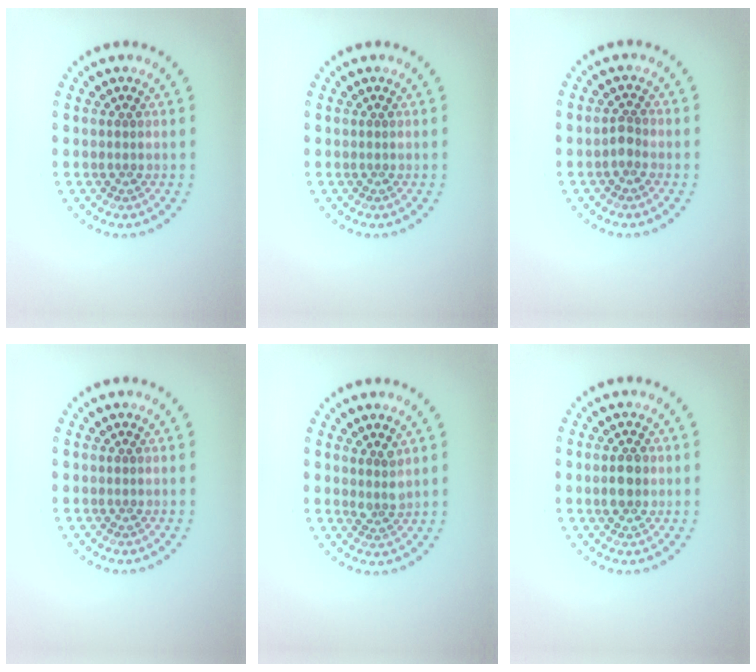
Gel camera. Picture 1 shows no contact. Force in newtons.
{"total": 0.0}
{"total": 1.3, "press": 1.1, "slide": 0.5}
{"total": 0.0}
{"total": 1.6, "press": 1.3, "slide": 1.0}
{"total": 2.7, "press": 2.7, "slide": 0.2}